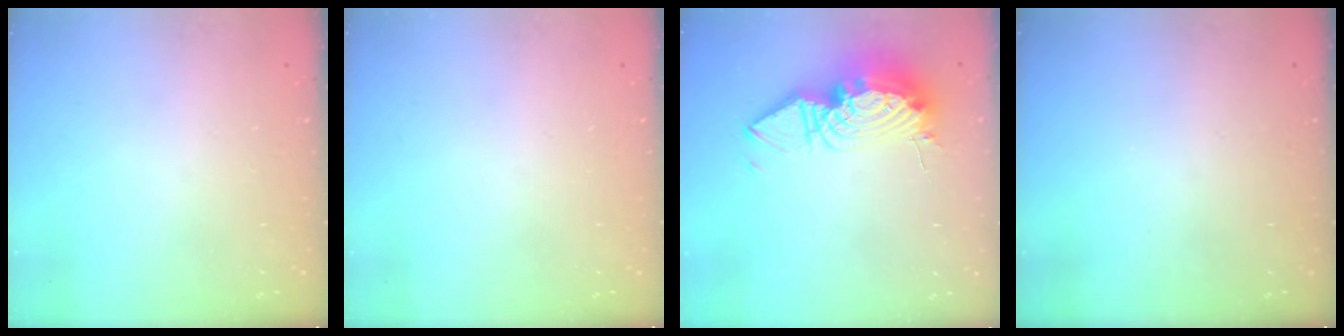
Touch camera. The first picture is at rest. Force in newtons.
{"total": 0.0}
{"total": 16.1, "press": 16.1, "slide": 1.3}
{"total": 0.0}